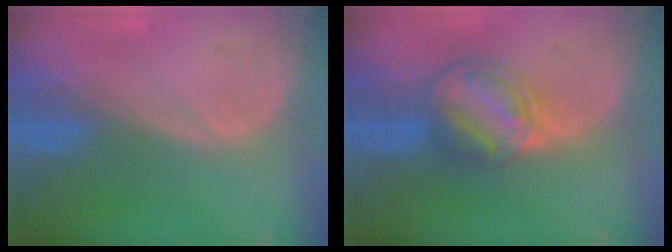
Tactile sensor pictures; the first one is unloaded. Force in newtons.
{"total": 7.7, "press": 6.8, "slide": 3.6}